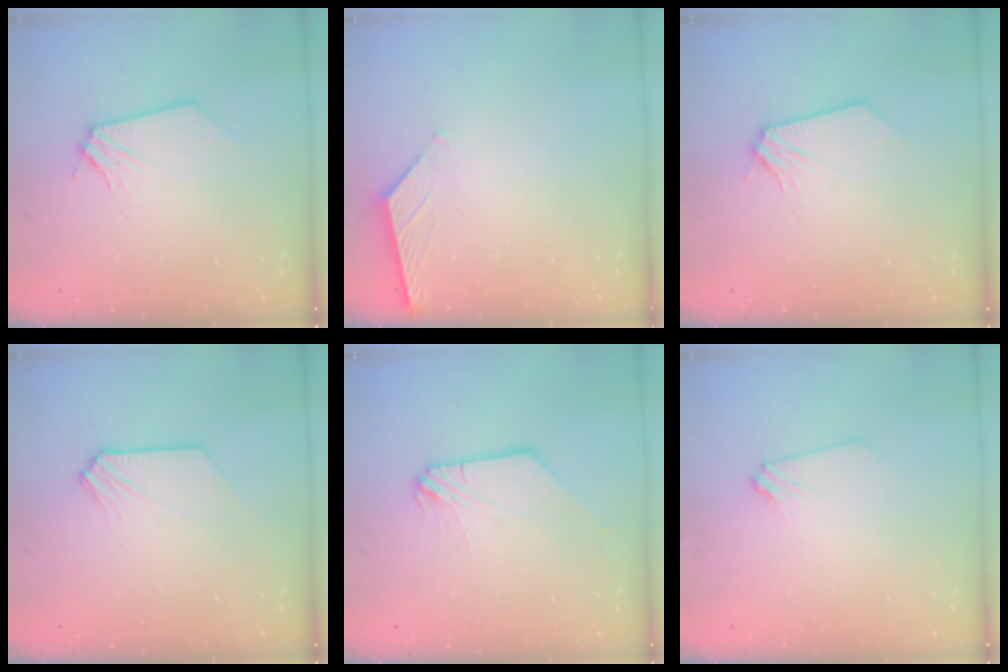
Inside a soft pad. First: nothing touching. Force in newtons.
{"total": 1.2, "press": 1.1, "slide": 0.2}
{"total": 0.0}
{"total": 0.0}
{"total": 1.0, "press": 1.0, "slide": 0.3}
{"total": 1.6, "press": 1.6, "slide": 0.3}